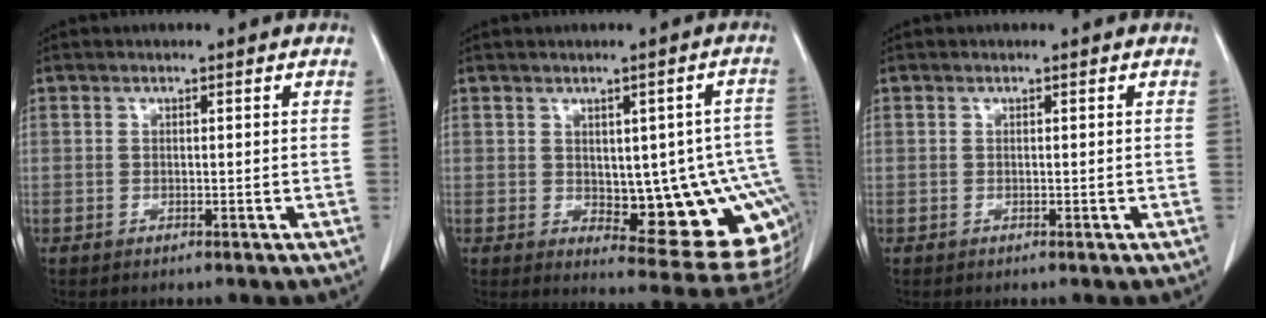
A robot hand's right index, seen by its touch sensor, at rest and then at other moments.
{"total": 16.1, "force": [-1.6, 5.3, 15.1], "torque": [-0.122, 0.016, 0.002]}
{"total": 0.0}